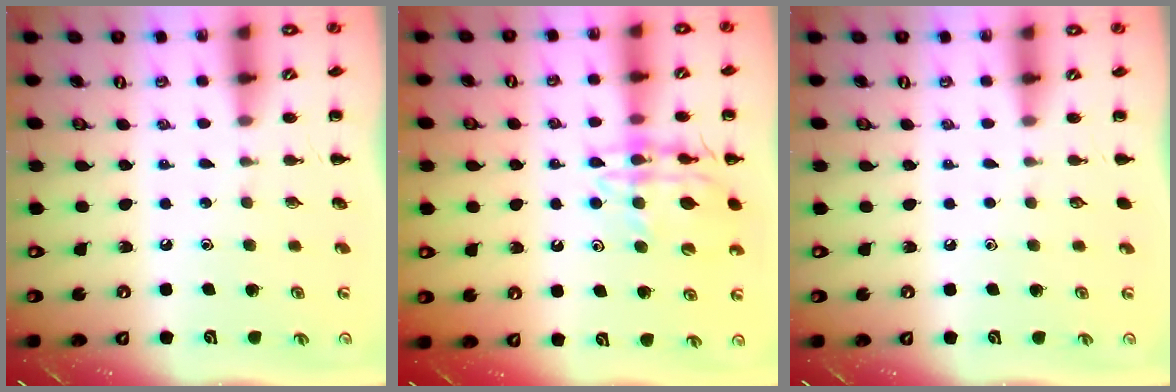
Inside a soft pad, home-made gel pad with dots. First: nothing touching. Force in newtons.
{"total": 14.4, "press": 14.3, "slide": 1.9}
{"total": 0.0}